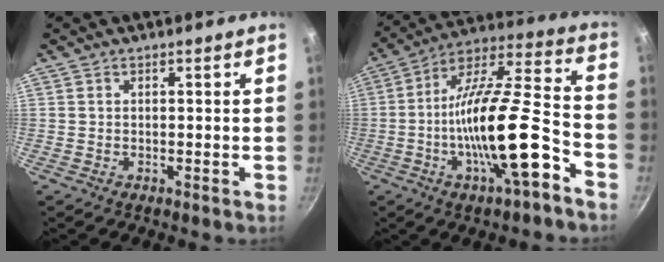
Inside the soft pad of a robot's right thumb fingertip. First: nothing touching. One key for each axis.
{"total": 20.7, "fx": -7.7, "fy": 5.6, "fz": 18.3, "tx": -0.295, "ty": 0.045, "tz": -0.137}